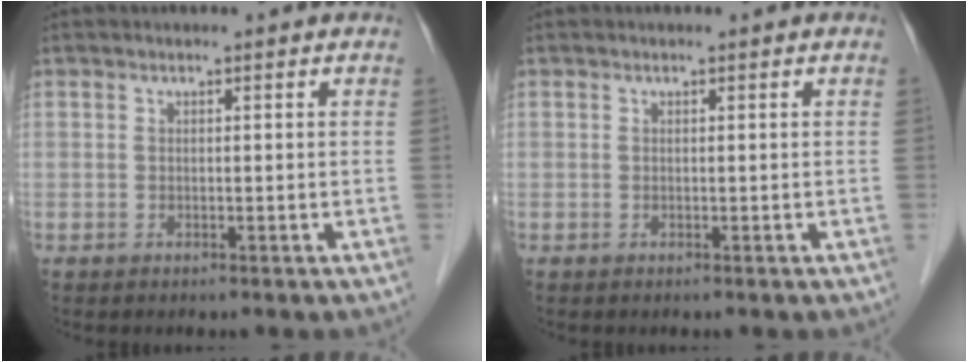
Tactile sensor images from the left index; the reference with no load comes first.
{"total": 0.0}